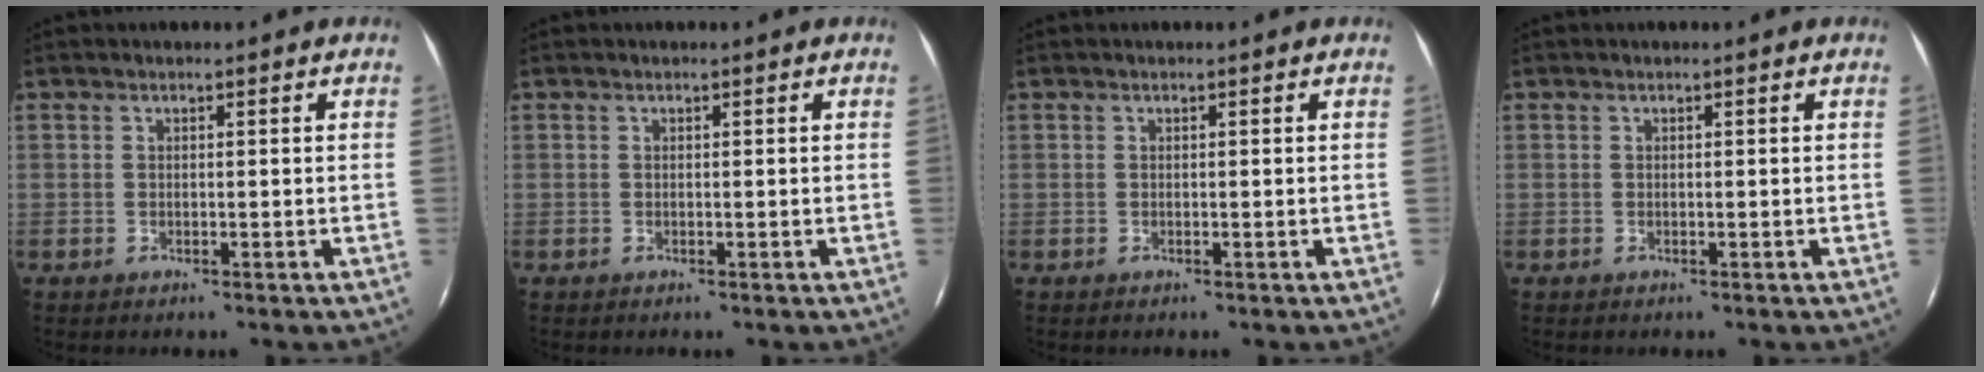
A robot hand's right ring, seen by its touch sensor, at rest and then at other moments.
{"total": 0.0}
{"total": 0.0}
{"total": 0.0}